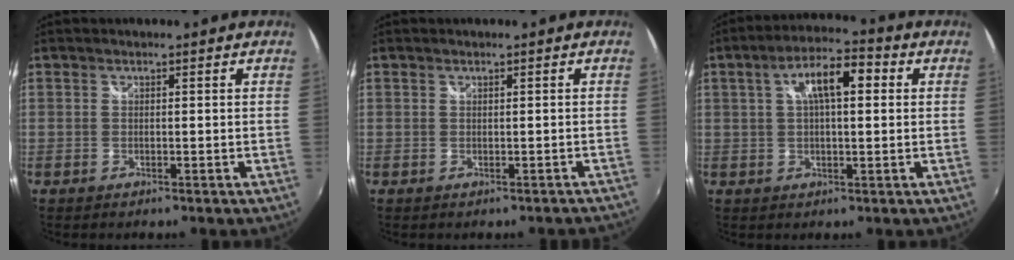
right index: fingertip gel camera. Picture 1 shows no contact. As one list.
[{"total": 1.6, "force": [-1.2, 0.9, 0.6], "torque": [-0.007, 0.006, -0.008]}, {"total": 9.0, "force": [2.3, 3.4, 8.1], "torque": [-0.135, 0.024, 0.034]}]